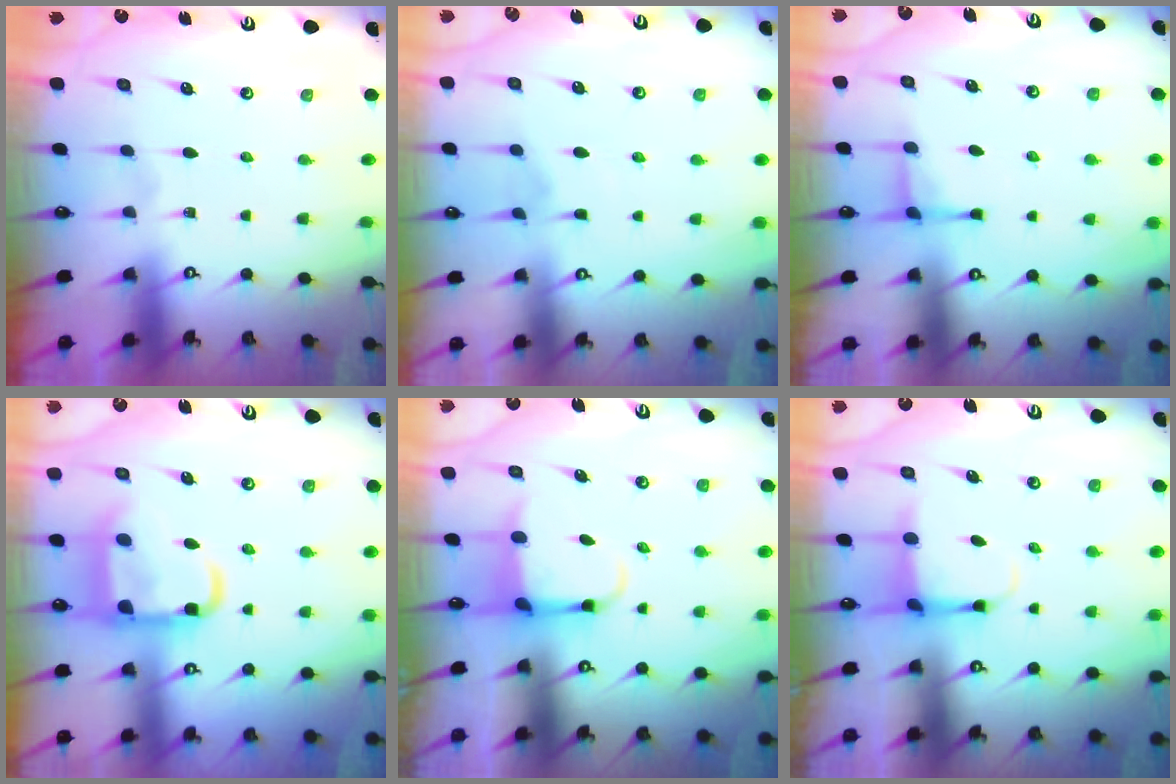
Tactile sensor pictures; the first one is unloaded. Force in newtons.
{"total": 3.3, "press": 3.2, "slide": 0.4}
{"total": 2.6, "press": 2.5, "slide": 0.8}
{"total": 13.2, "press": 13.2, "slide": 1.6}
{"total": 3.9, "press": 3.7, "slide": 1.2}
{"total": 3.8, "press": 3.6, "slide": 1.3}